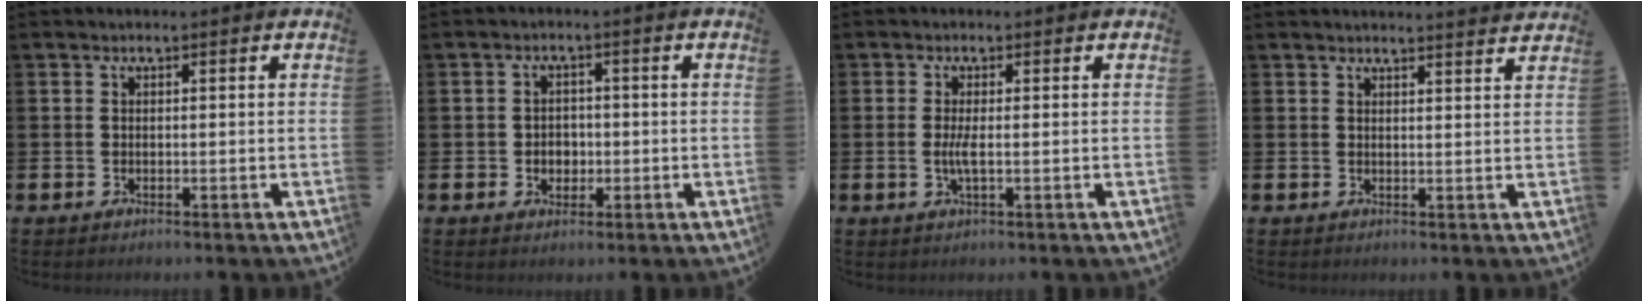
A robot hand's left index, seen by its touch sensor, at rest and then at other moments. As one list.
[{"total": 2.4, "force": [-0.3, 2.2, 1.0], "torque": [-0.015, 0.005, -0.012]}, {"total": 2.0, "force": [-0.2, 0.2, 2.0], "torque": [-0.045, -0.001, -0.003]}, {"total": 2.4, "force": [2.4, -0.3, -0.2], "torque": [0.009, -0.020, 0.041]}]